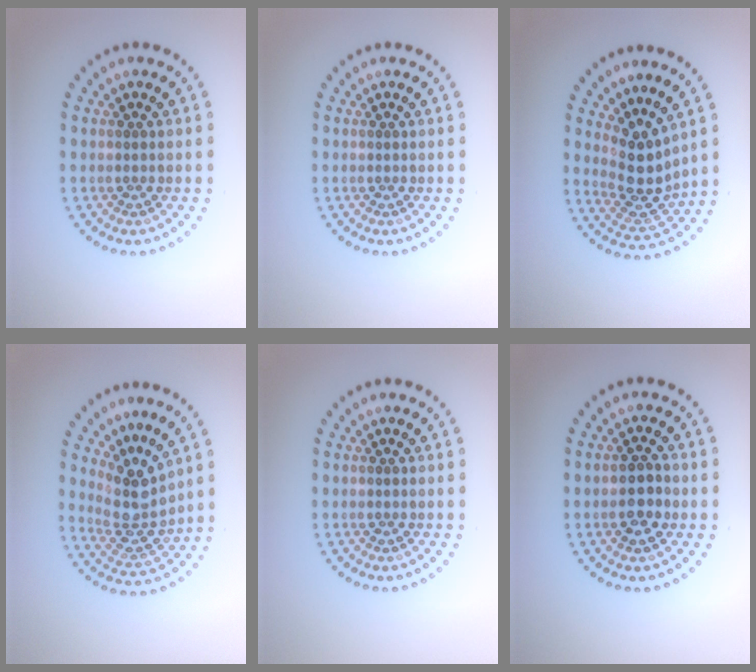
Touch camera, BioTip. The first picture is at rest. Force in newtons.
{"total": 0.0}
{"total": 3.9, "press": 2.9, "slide": 2.6}
{"total": 4.1, "press": 2.9, "slide": 2.9}
{"total": 0.0}
{"total": 2.4, "press": 2.4, "slide": 0.3}